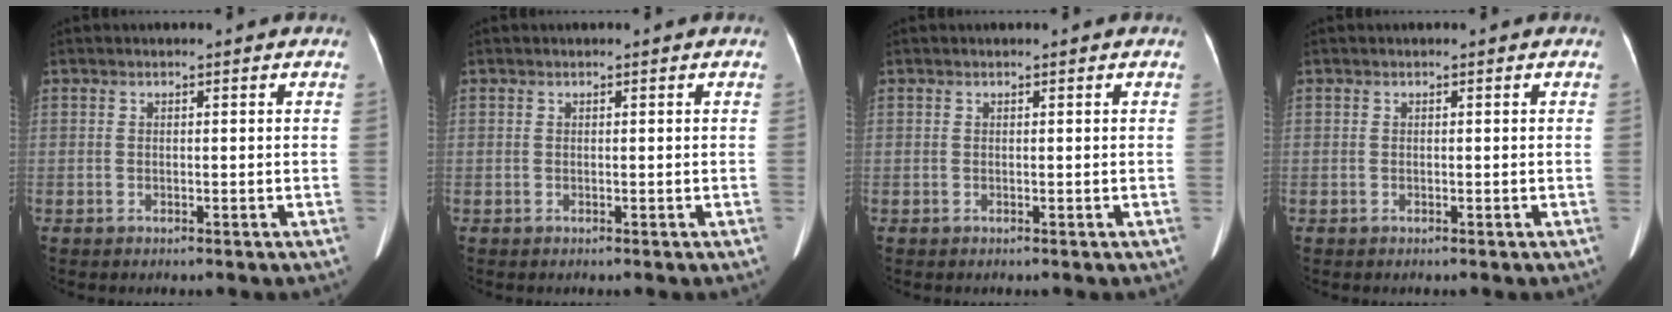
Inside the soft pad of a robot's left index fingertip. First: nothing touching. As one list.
[{"total": 0.0}, {"total": 0.0}, {"total": 0.0}]